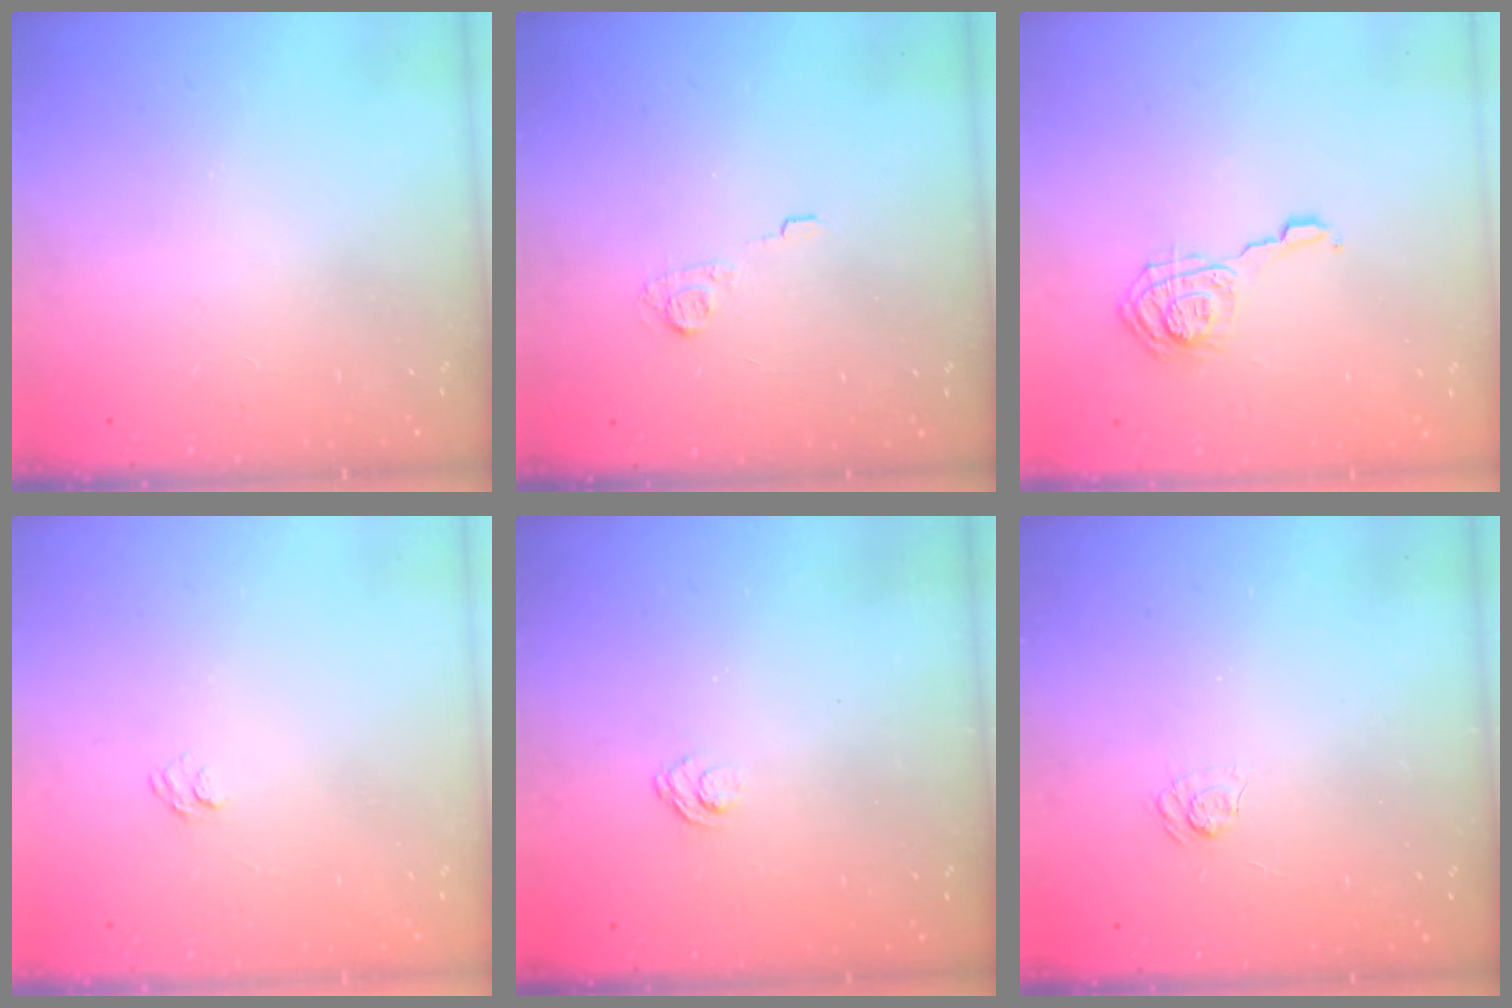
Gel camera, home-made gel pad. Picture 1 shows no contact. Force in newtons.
{"total": 5.5, "press": 5.5, "slide": 0.3}
{"total": 8.6, "press": 8.6, "slide": 0.1}
{"total": 5.0, "press": 4.9, "slide": 1.0}
{"total": 3.2, "press": 2.9, "slide": 1.3}
{"total": 3.8, "press": 3.6, "slide": 1.4}